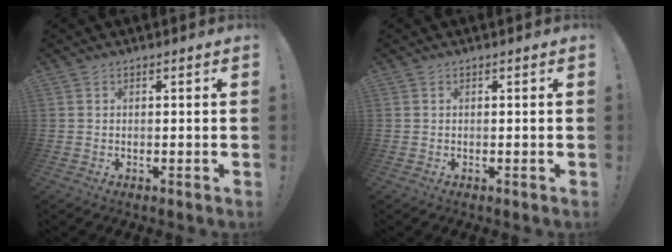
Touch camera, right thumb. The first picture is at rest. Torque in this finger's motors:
{"motor_torque": [-0.01, 0.01, -0.01, 0.00, 0.01]}